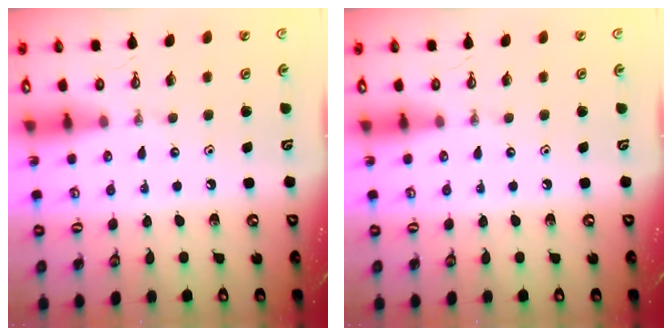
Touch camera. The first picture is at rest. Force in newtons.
{"total": 0.0}